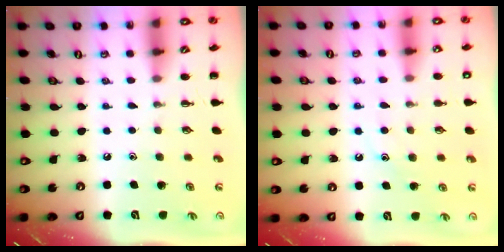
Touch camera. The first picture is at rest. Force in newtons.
{"total": 9.4, "press": 9.3, "slide": 1.4}